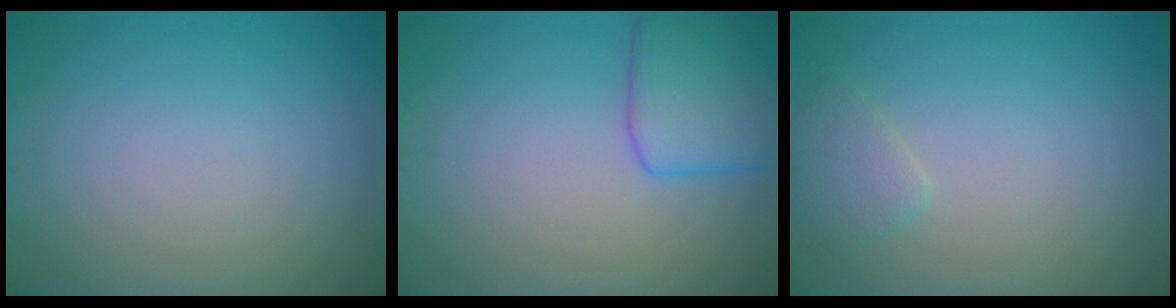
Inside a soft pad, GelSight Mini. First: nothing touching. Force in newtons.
{"total": 5.0, "press": 5.0, "slide": 0.3}
{"total": 1.6, "press": 1.6, "slide": 0.2}